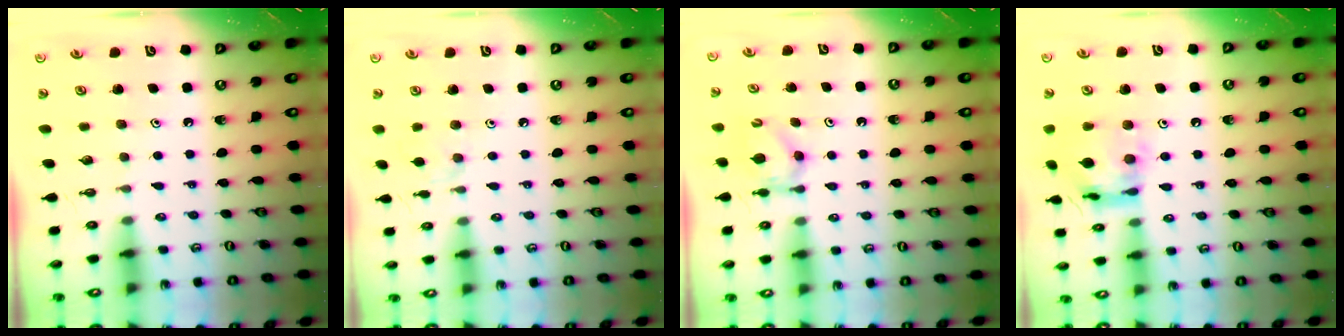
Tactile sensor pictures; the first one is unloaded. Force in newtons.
{"total": 5.9, "press": 5.9, "slide": 0.6}
{"total": 4.7, "press": 4.7, "slide": 0.6}
{"total": 14.9, "press": 14.9, "slide": 1.3}